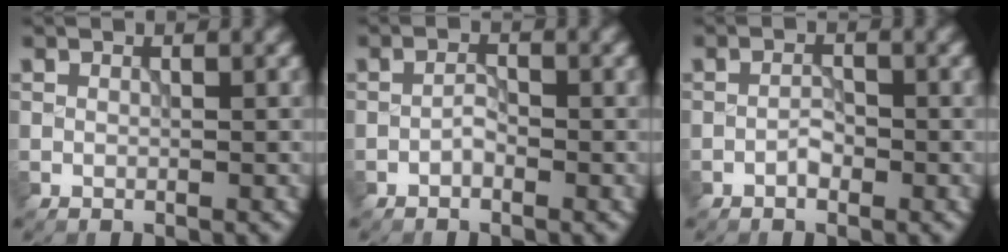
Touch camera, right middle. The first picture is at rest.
{"total": 1.1, "force": [-0.7, 0.5, 0.7], "torque": [-0.013, 0.004, -0.014]}
{"total": 1.2, "force": [-0.7, 0.6, 0.8], "torque": [-0.012, 0.003, -0.015]}